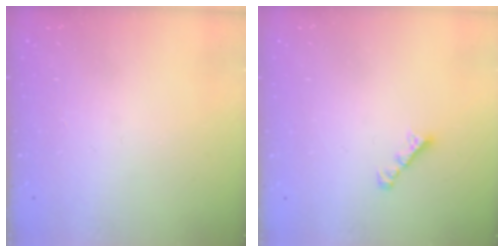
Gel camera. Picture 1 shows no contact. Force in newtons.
{"total": 1.7, "press": 1.6, "slide": 0.5}